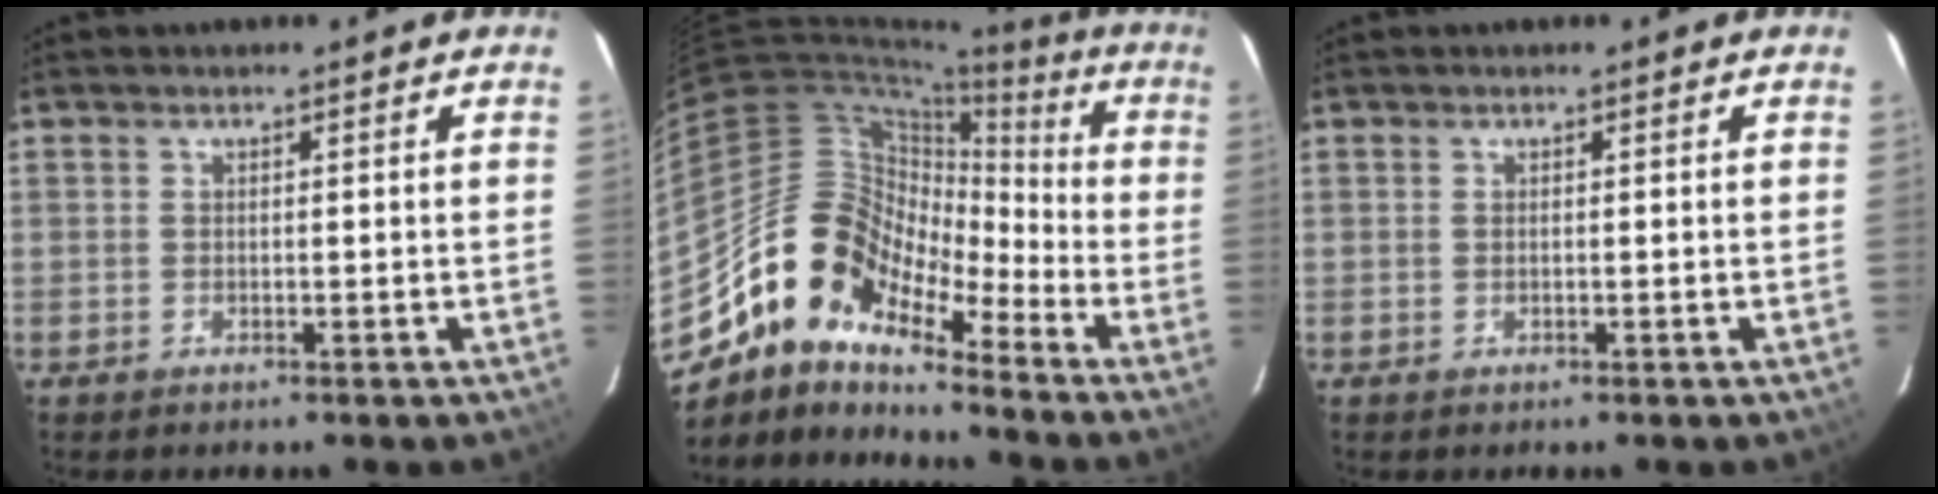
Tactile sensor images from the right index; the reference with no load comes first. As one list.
[{"total": 14.0, "force": [-10.3, 6.8, 6.5], "torque": [-0.105, 0.017, -0.216]}, {"total": 0.0}]